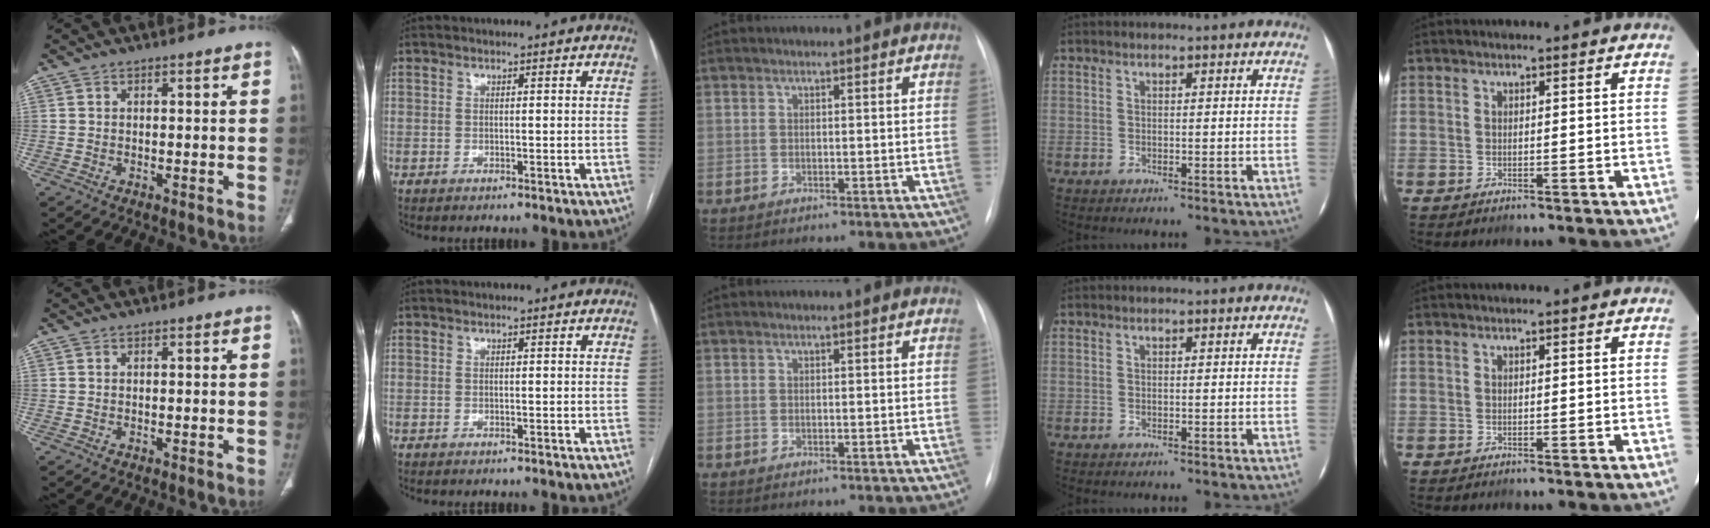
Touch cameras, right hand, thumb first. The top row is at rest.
{}